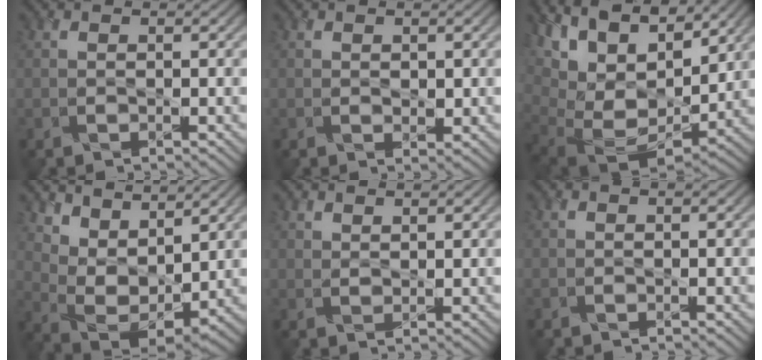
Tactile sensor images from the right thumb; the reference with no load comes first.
{"total": 1.3, "force": [0.4, 0.8, 0.9], "torque": [-0.015, -0.004, 0.011]}
{"total": 16.2, "force": [8.6, 8.6, 10.7], "torque": [-0.235, 0.036, 0.153]}
{"total": 8.8, "force": [6.3, 3.6, 5.0], "torque": [-0.117, -0.001, 0.118]}
{"total": 1.2, "force": [1.2, 0.1, 0.3], "torque": [-0.010, -0.002, 0.025]}
{"total": 0.0}